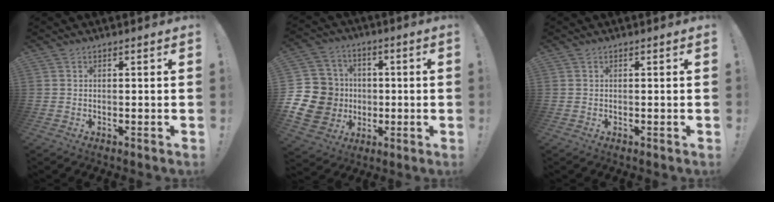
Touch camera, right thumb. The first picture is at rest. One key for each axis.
{"total": 15.7, "fx": -2.2, "fy": 14.4, "fz": 5.7, "tx": -0.112, "ty": 0.024, "tz": -0.019}
{"total": 0.0}